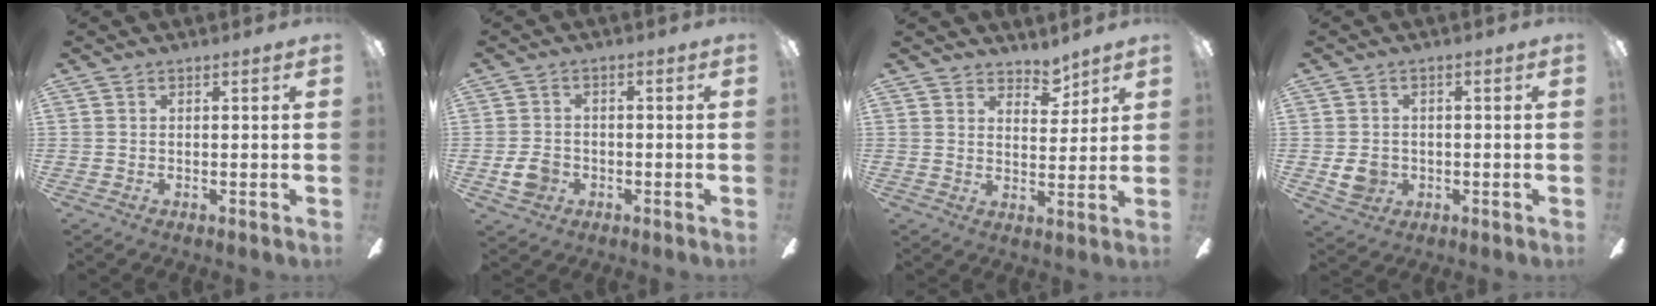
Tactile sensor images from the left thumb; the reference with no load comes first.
{"total": 5.3, "force": [-1.9, 4.2, 2.6], "torque": [-0.054, 0.004, -0.037]}
{"total": 5.2, "force": [4.5, 2.4, 1.0], "torque": [-0.002, -0.029, 0.079]}
{"total": 5.1, "force": [-0.9, 4.5, 2.2], "torque": [-0.038, 0.002, -0.017]}